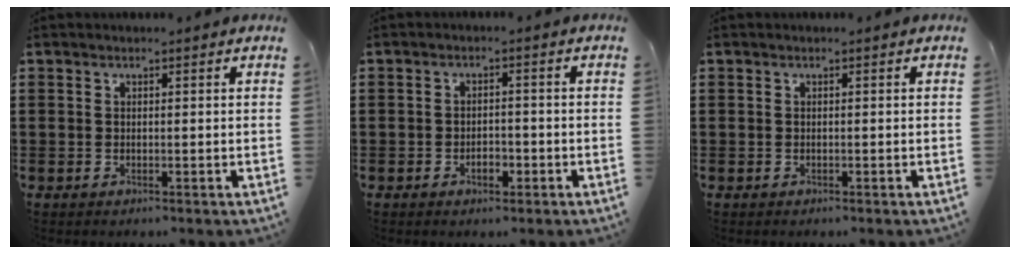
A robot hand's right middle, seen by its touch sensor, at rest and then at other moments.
{"total": 2.8, "force": [-1.3, 1.4, 2.0], "torque": [-0.029, 0.001, -0.028]}
{"total": 0.0}